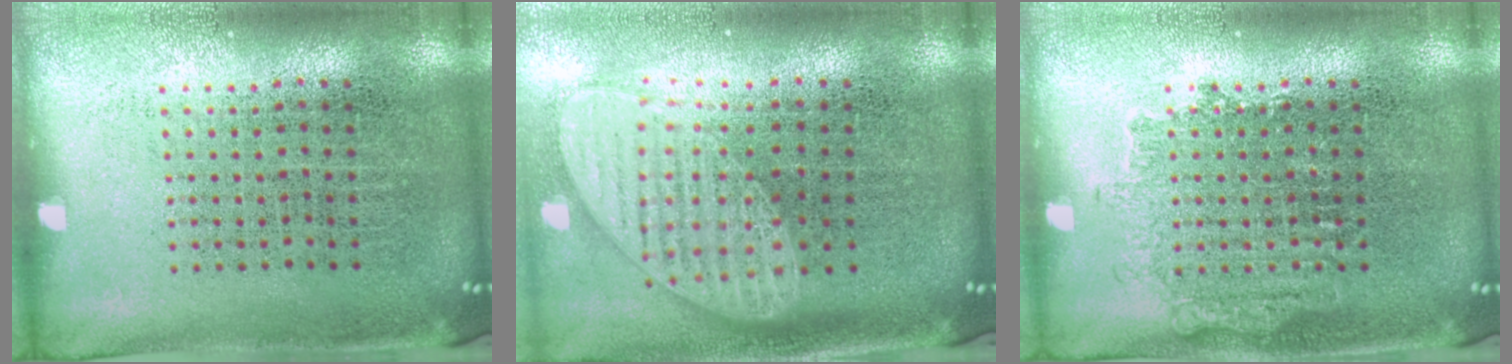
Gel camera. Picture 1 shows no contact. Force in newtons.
{"total": 1.9, "press": 1.5, "slide": 1.2}
{"total": 1.2, "press": 1.2, "slide": 0.3}